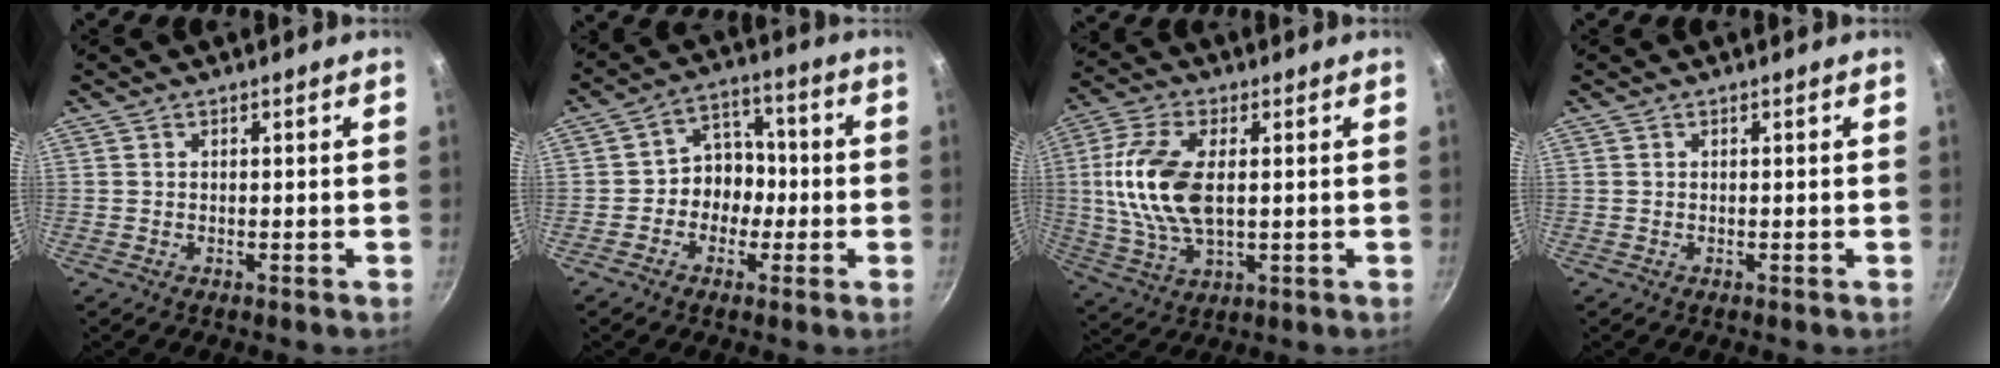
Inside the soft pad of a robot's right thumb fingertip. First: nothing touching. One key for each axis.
{"total": 7.9, "fx": -1.6, "fy": 6.8, "fz": 3.8, "tx": -0.005, "ty": 0.032, "tz": -0.038}
{"total": 14.5, "fx": 1.4, "fy": 7.6, "fz": 12.3, "tx": -0.245, "ty": 0.002, "tz": 0.026}
{"total": 0.0}